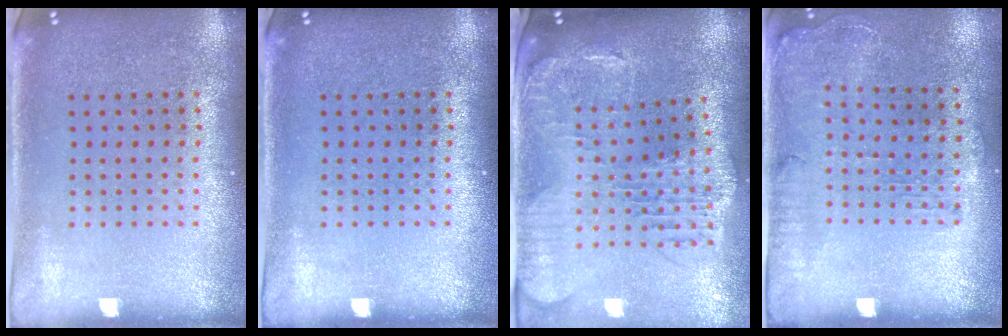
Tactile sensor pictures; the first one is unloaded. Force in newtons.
{"total": 0.0}
{"total": 2.1, "press": 1.9, "slide": 0.9}
{"total": 1.3, "press": 1.2, "slide": 0.5}